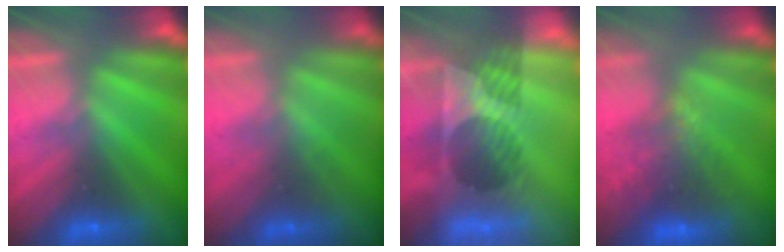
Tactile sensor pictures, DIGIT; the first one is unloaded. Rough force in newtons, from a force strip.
{"total": 1.4}
{"total": 8.7}
{"total": 7.7}